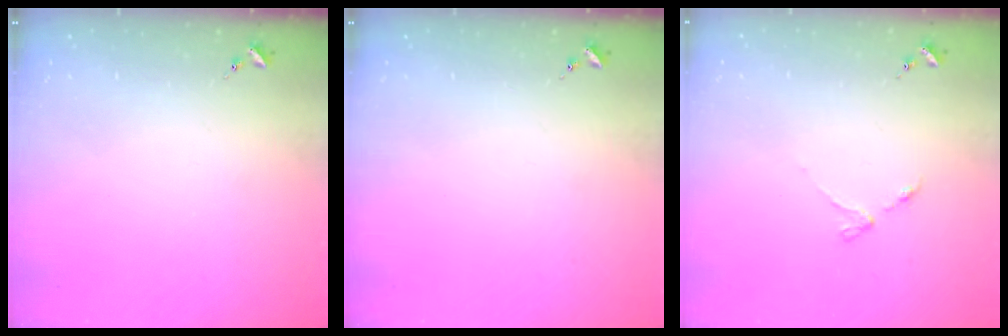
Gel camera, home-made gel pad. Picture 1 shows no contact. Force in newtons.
{"total": 0.0}
{"total": 3.3, "press": 3.3, "slide": 0.5}